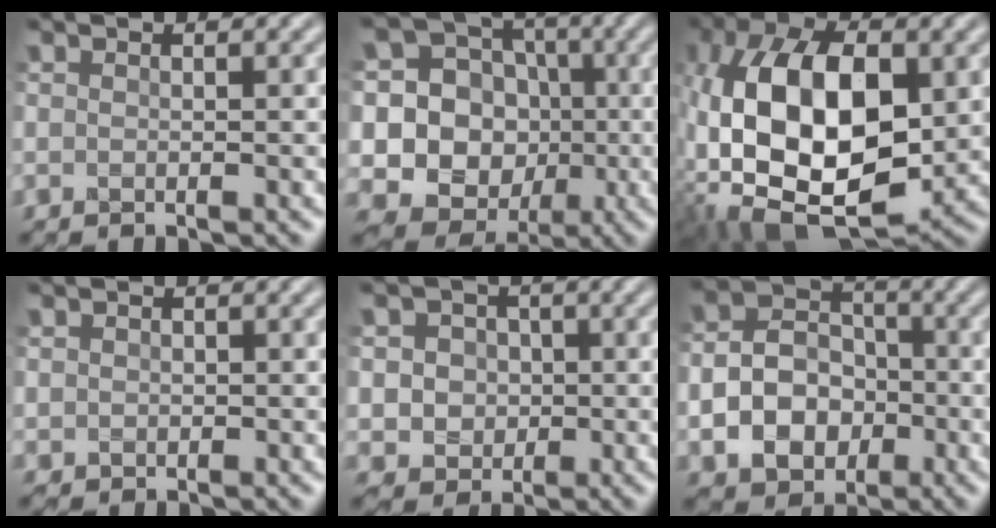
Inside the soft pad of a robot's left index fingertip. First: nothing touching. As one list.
[{"total": 18.6, "force": [-1.1, 17.9, 5.0], "torque": [-0.148, 0.024, -0.041]}, {"total": 15.3, "force": [-0.5, 9.0, 12.3], "torque": [-0.249, -0.009, -0.006]}, {"total": 0.9, "force": [0.2, 0.8, -0.2], "torque": [0.018, -0.002, 0.001]}, {"total": 5.2, "force": [0.6, 5.0, 1.3], "torque": [-0.013, 0.029, -0.009]}, {"total": 6.3, "force": [-1.5, 5.1, 3.5], "torque": [-0.059, -0.004, -0.030]}]